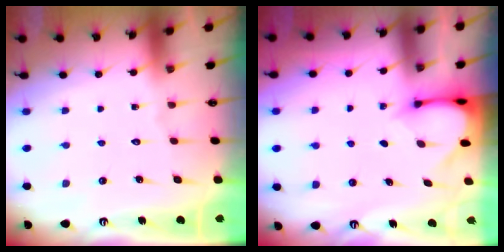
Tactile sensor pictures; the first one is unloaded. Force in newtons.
{"total": 3.2, "press": 3.2, "slide": 0.3}